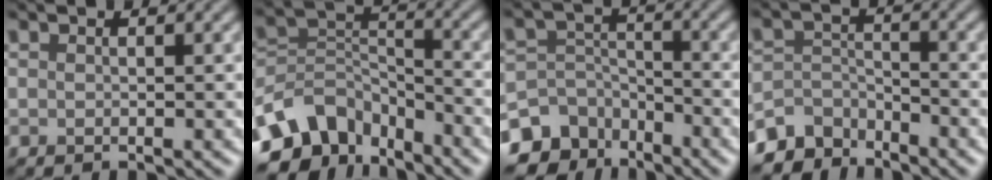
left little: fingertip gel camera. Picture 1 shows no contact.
{"total": 8.9, "force": [-6.1, 5.3, 3.7], "torque": [-0.061, -0.006, -0.128]}
{"total": 9.1, "force": [-6.6, 5.9, 2.3], "torque": [-0.036, -0.008, -0.114]}
{"total": 5.0, "force": [-4.4, 2.2, 0.5], "torque": [-0.004, -0.007, -0.087]}